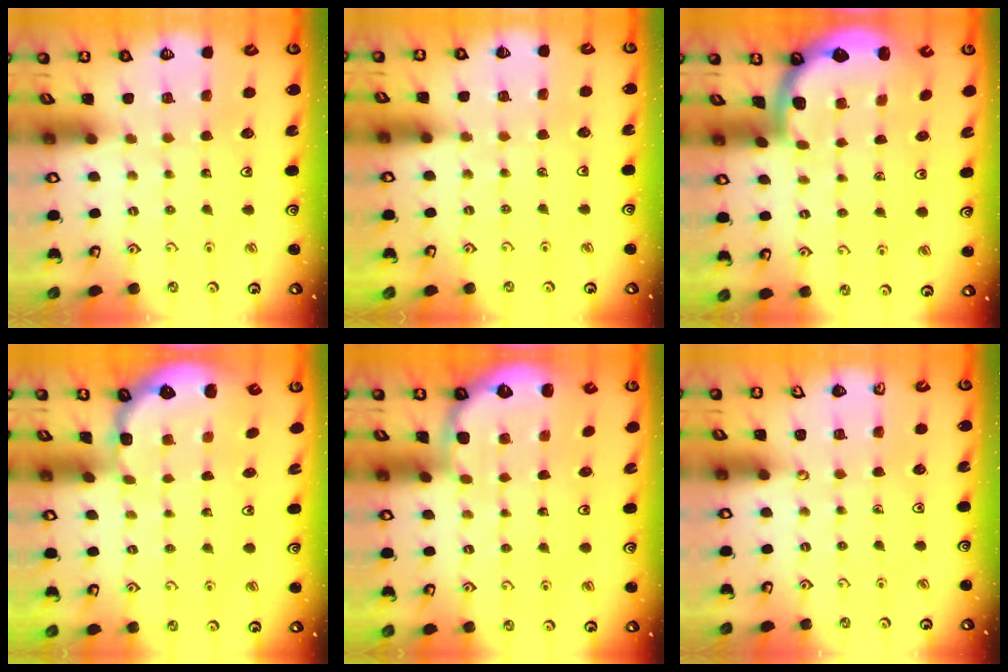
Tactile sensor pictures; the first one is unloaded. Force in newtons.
{"total": 3.0, "press": 2.9, "slide": 0.5}
{"total": 1.4, "press": 1.4, "slide": 0.1}
{"total": 2.6, "press": 2.1, "slide": 1.6}
{"total": 1.8, "press": 1.7, "slide": 0.1}
{"total": 0.0}